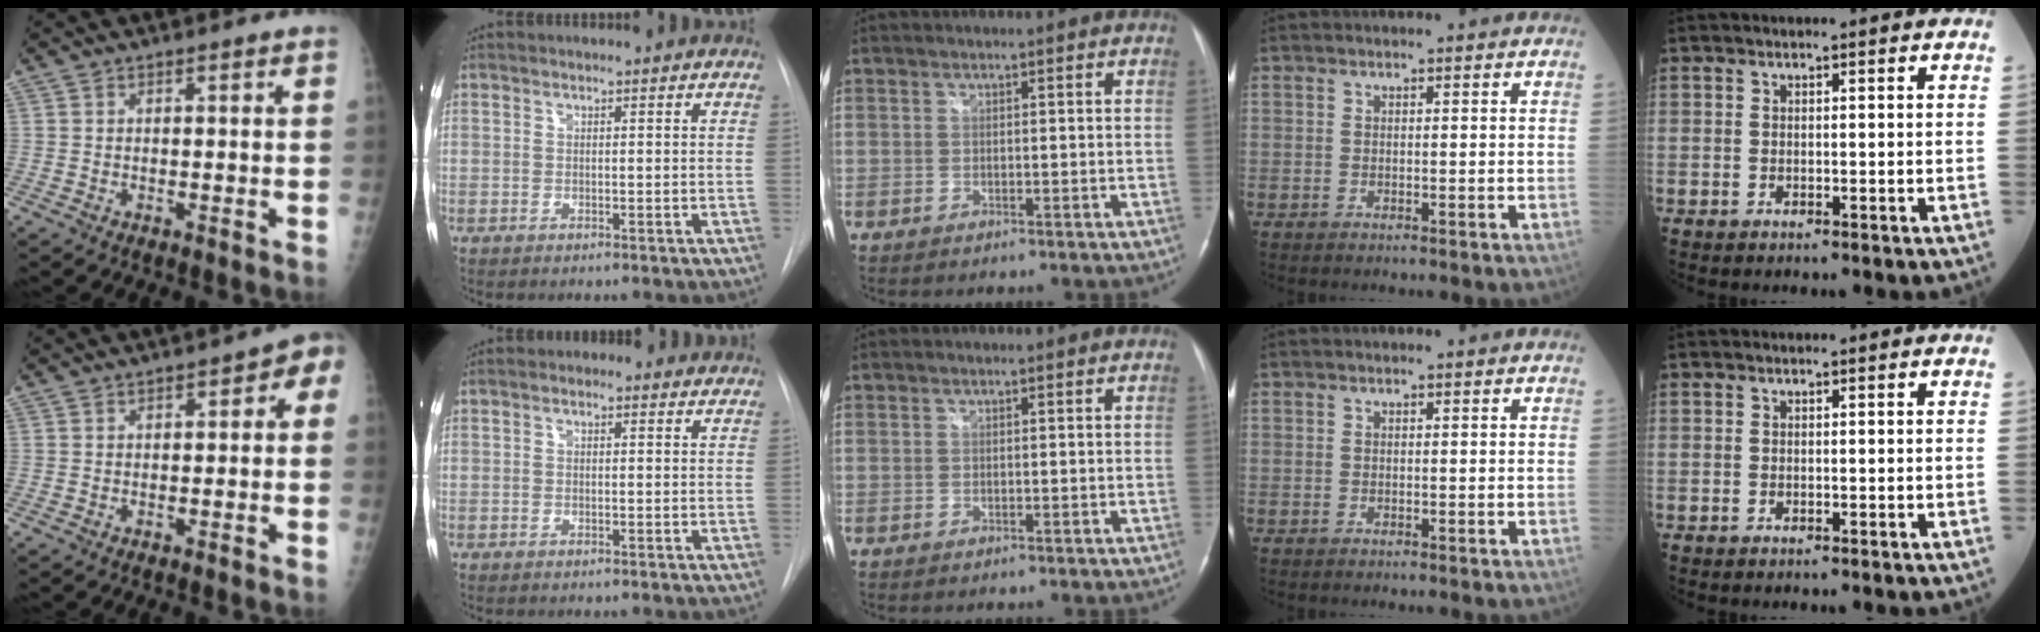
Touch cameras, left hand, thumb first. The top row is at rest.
{"thumb": {"total": 3.7, "force": [-0.8, 2.3, 2.8], "torque": [-0.013, 0.026, -0.019]}, "index": {"total": 2.1, "force": [1.1, 1.3, 1.1], "torque": [-0.021, 0.014, 0.013]}}